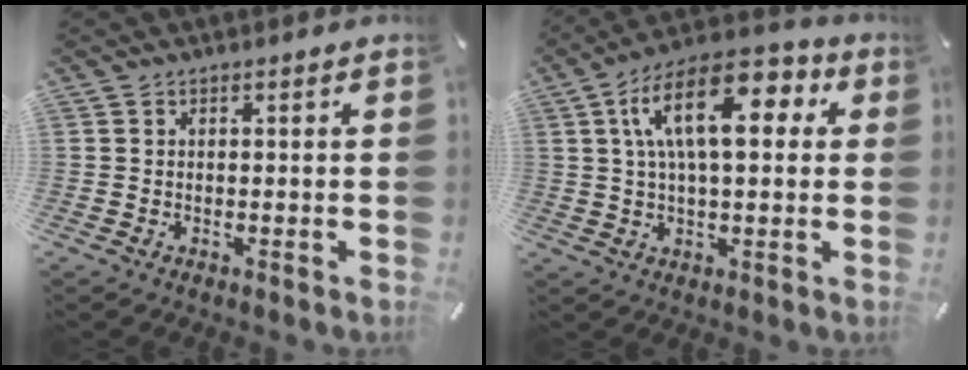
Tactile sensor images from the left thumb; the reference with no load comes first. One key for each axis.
{"total": 16.5, "fx": 5.2, "fy": 7.7, "fz": 13.6, "tx": -0.248, "ty": -0.003, "tz": 0.082}